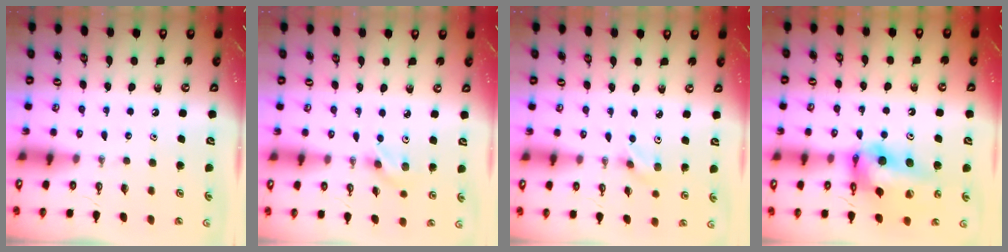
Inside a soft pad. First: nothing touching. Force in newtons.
{"total": 3.6, "press": 3.3, "slide": 1.3}
{"total": 2.1, "press": 2.0, "slide": 0.6}
{"total": 16.5, "press": 16.4, "slide": 1.8}